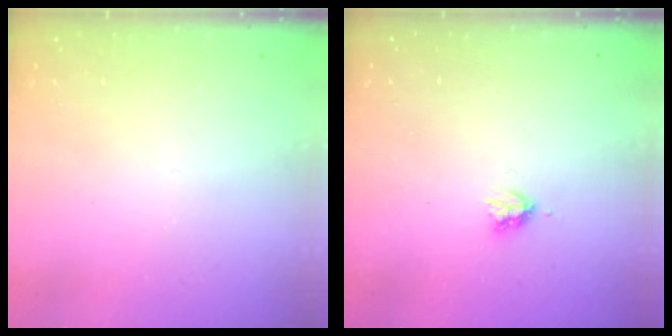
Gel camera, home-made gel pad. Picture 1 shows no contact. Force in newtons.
{"total": 2.9, "press": 2.9, "slide": 0.5}